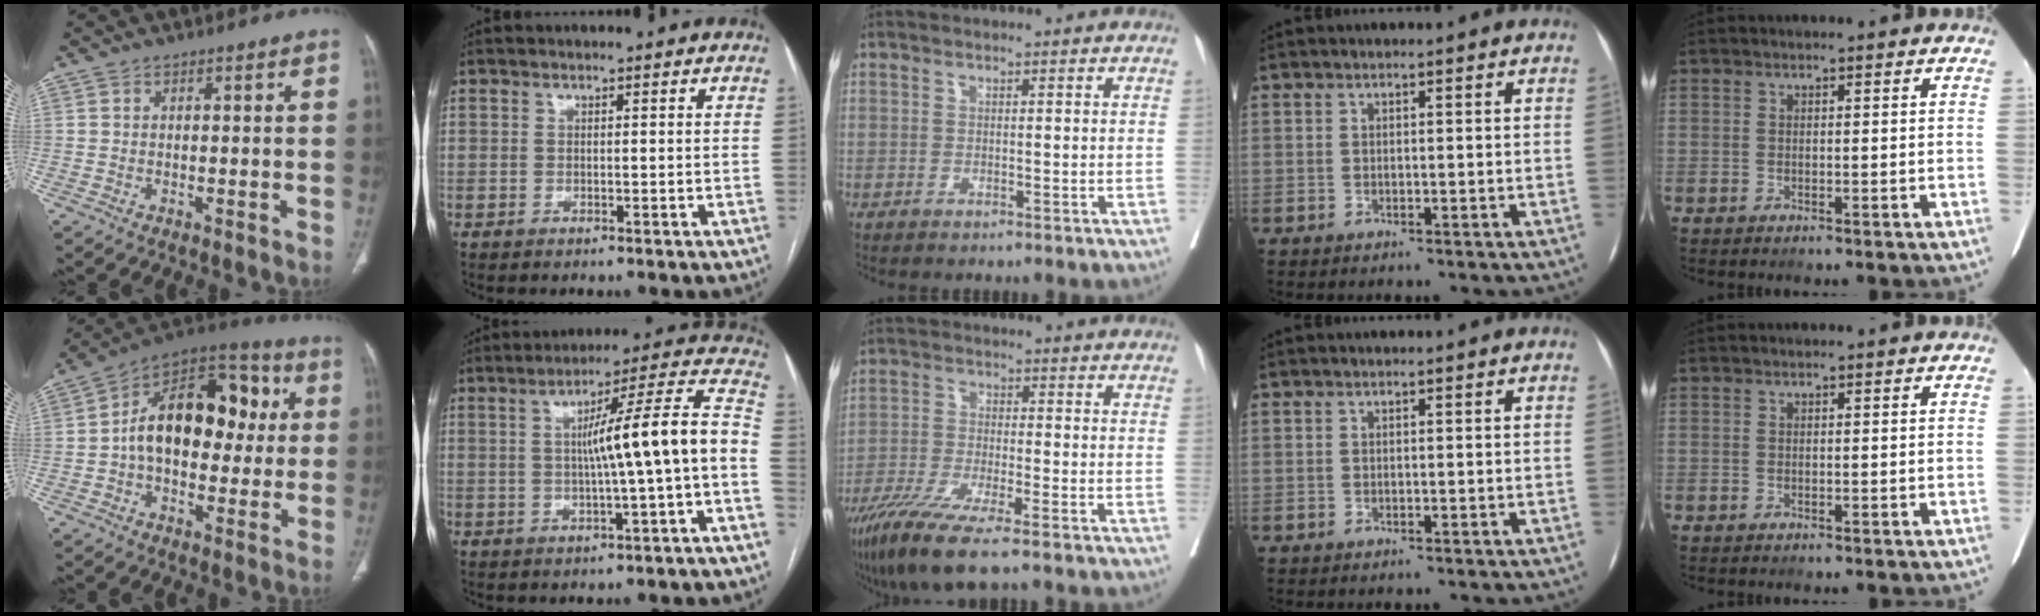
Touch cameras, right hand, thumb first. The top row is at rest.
{"thumb": {"total": 21.3, "force": [1.9, 13.5, 16.5], "torque": [-0.214, 0.039, 0.021]}, "index": {"total": 13.3, "force": [-1.1, -0.5, 13.2], "torque": [-0.184, 0.031, -0.018]}, "middle": {"total": 9.8, "force": [-7.0, 0.2, 6.9], "torque": [-0.119, -0.027, -0.122]}}